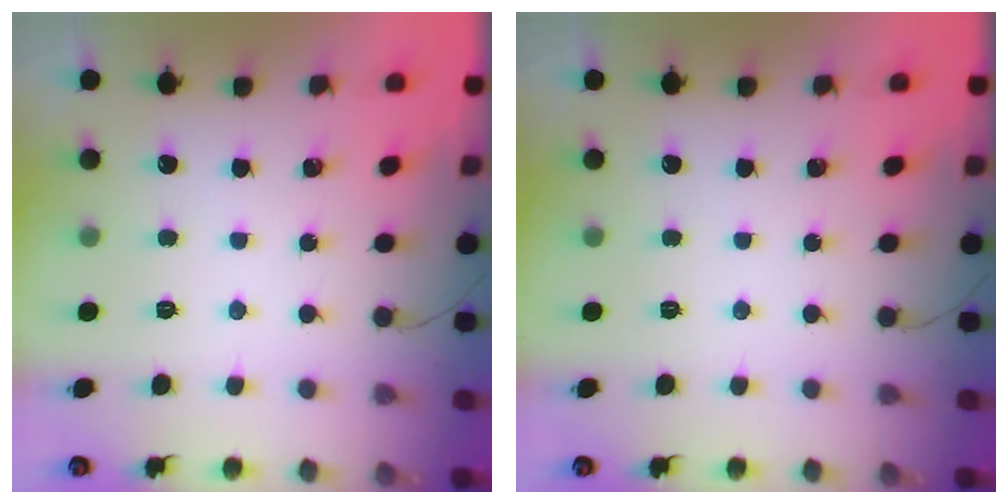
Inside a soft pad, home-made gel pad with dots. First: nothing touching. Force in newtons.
{"total": 0.0}